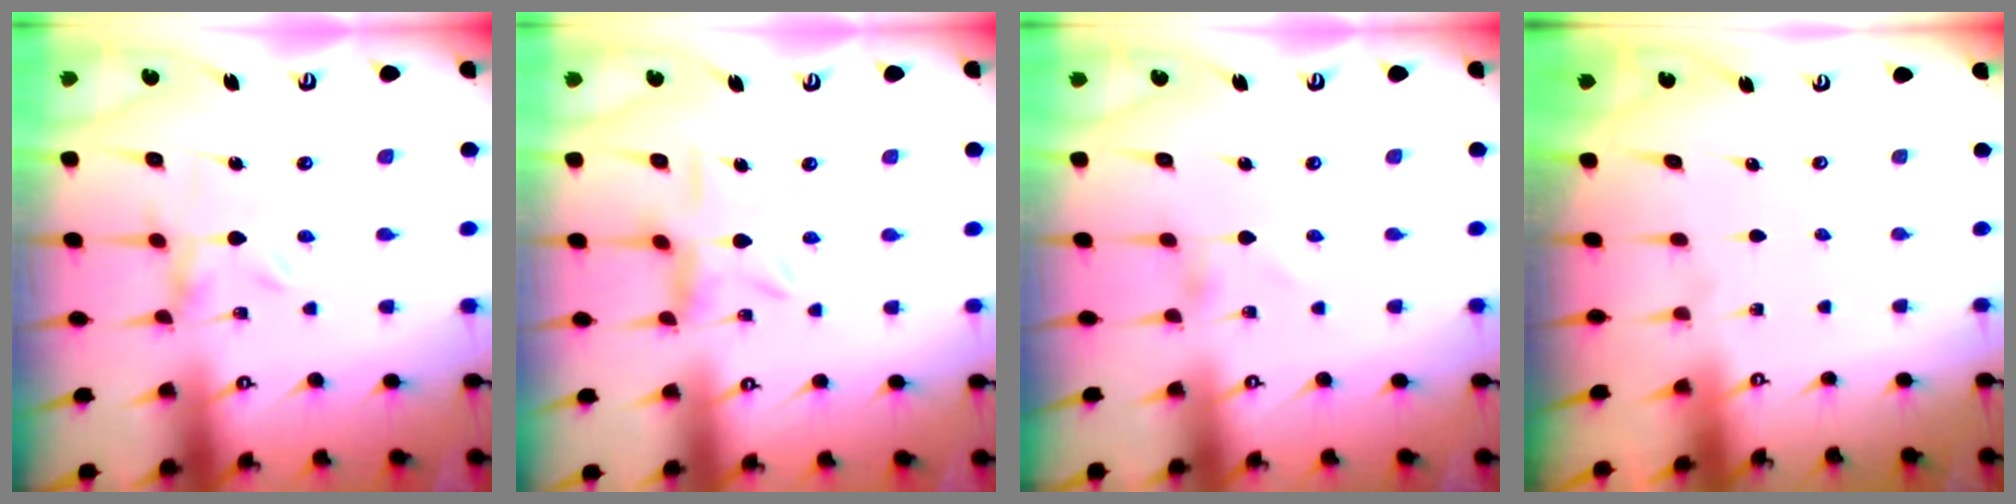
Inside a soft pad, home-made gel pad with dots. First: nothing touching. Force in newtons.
{"total": 9.0, "press": 9.0, "slide": 0.8}
{"total": 0.0}
{"total": 0.0}